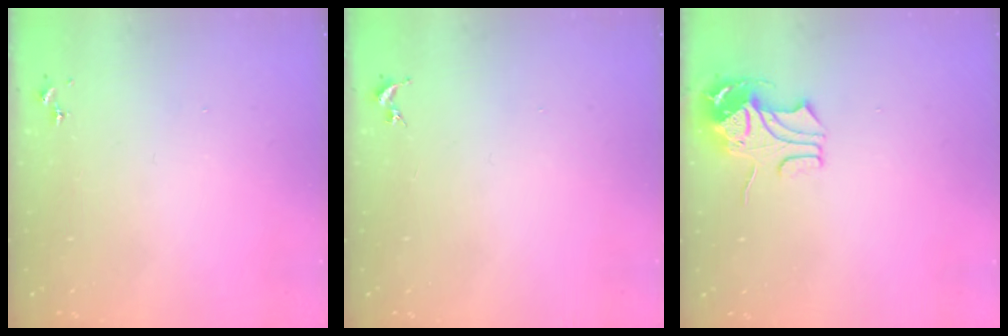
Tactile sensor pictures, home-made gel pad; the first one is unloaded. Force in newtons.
{"total": 0.0}
{"total": 10.1, "press": 10.1, "slide": 0.8}